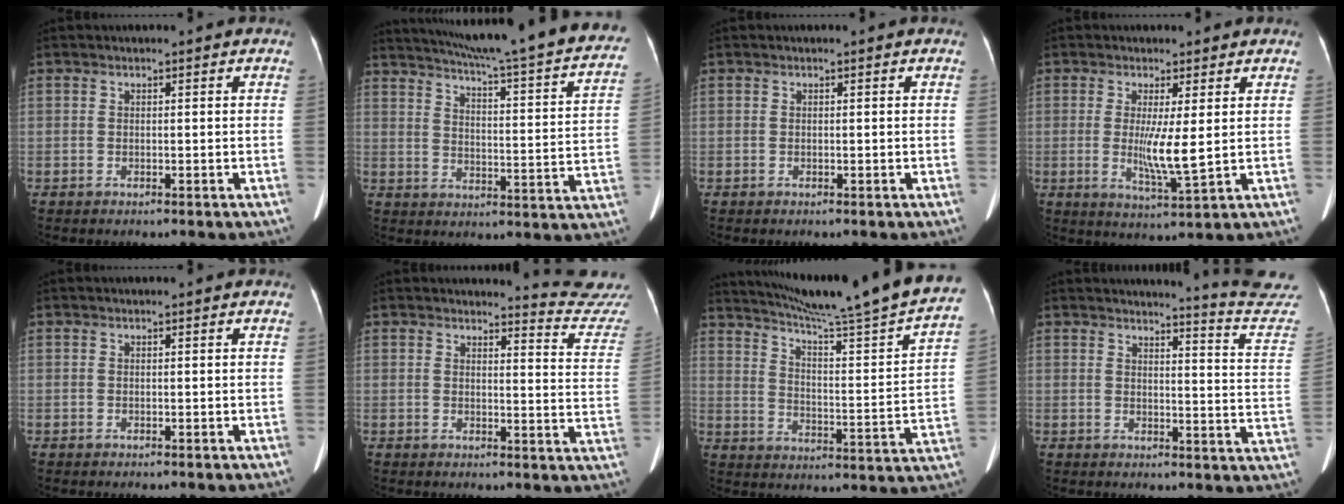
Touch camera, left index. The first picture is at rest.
{"total": 29.7, "force": [25.5, 1.6, 15.1], "torque": [-0.227, -0.062, 0.315]}
{"total": 0.0}
{"total": 5.6, "force": [0.0, 0.0, 5.6], "torque": [-0.109, -0.019, 0.010]}
{"total": 0.0}
{"total": 10.5, "force": [10.4, -1.5, -0.8], "torque": [0.003, -0.118, 0.098]}
{"total": 27.3, "force": [23.9, -1.2, 13.1], "torque": [-0.214, -0.082, 0.319]}
{"total": 13.5, "force": [13.4, -2.0, 0.5], "torque": [-0.003, -0.136, 0.131]}